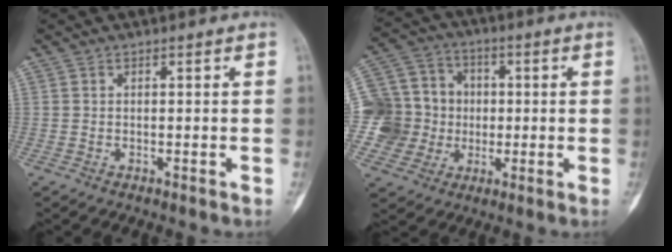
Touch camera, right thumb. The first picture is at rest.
{"total": 15.4, "force": [-0.6, 14.2, 5.8], "torque": [-0.091, 0.032, -0.004]}